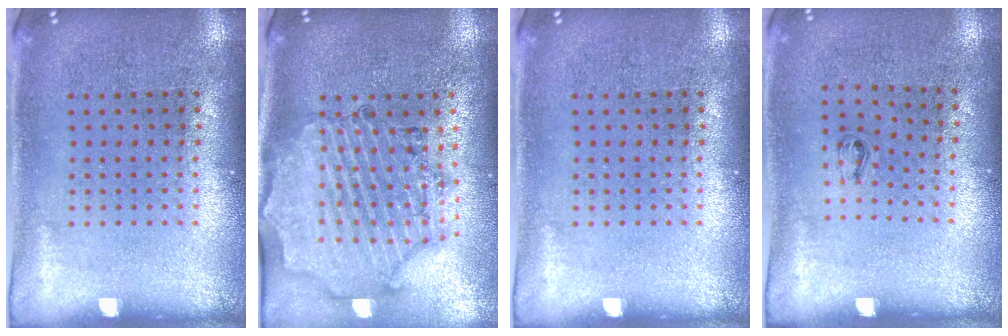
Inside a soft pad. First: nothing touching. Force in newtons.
{"total": 1.8, "press": 1.8, "slide": 0.3}
{"total": 0.0}
{"total": 0.5, "press": 0.3, "slide": 0.5}